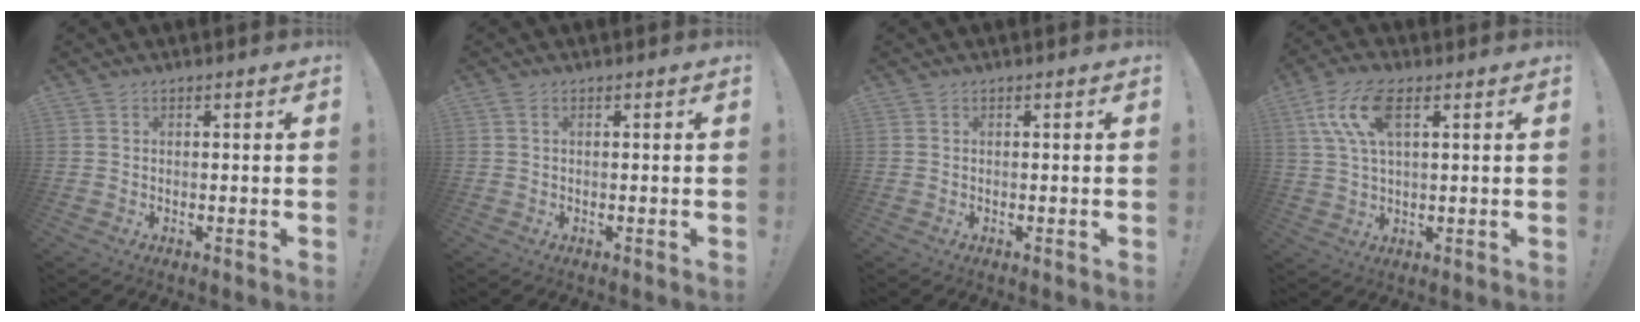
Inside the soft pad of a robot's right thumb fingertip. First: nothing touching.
{"total": 0.8, "force": [0.2, 0.3, 0.7], "torque": [-0.020, 0.004, 0.005]}
{"total": 0.0}
{"total": 7.9, "force": [3.2, 2.9, 6.6], "torque": [-0.121, 0.002, 0.060]}